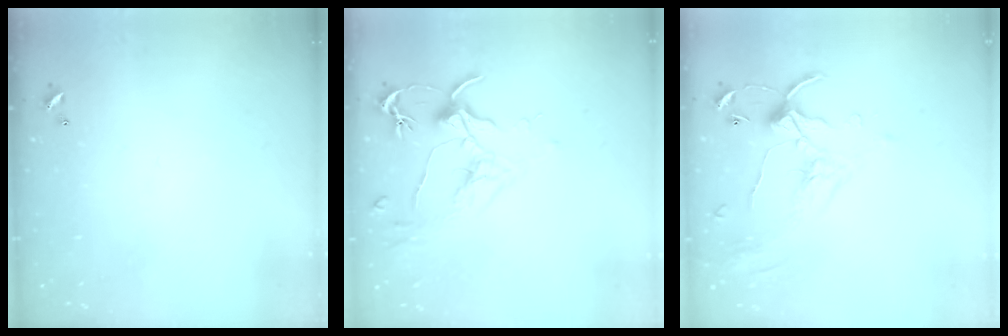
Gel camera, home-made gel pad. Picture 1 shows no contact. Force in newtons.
{"total": 1.8, "press": 1.6, "slide": 0.9}
{"total": 1.1, "press": 0.5, "slide": 1.0}